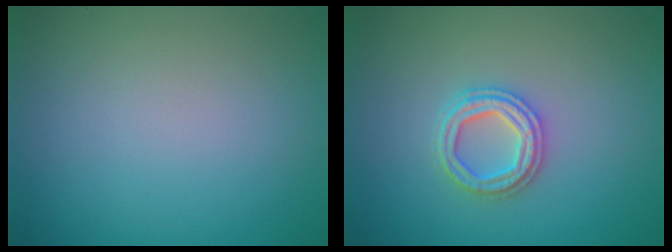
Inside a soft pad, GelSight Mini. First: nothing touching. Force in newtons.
{"total": 2.7, "press": 2.6, "slide": 0.7}